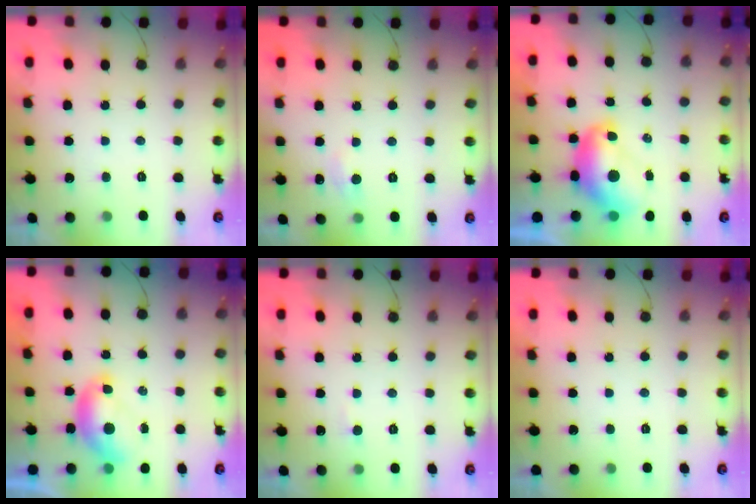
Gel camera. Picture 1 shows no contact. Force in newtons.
{"total": 5.3, "press": 5.3, "slide": 0.7}
{"total": 10.4, "press": 10.3, "slide": 1.0}
{"total": 6.9, "press": 6.9, "slide": 0.9}
{"total": 3.1, "press": 3.1, "slide": 0.3}
{"total": 0.0}